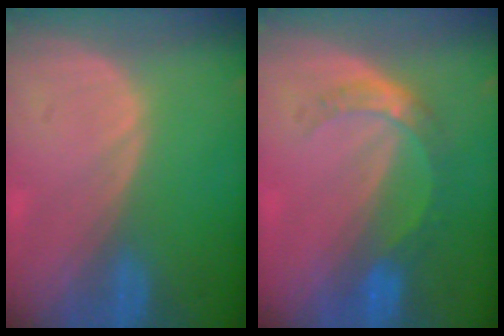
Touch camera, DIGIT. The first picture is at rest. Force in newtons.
{"total": 5.2, "press": 4.7, "slide": 2.4}